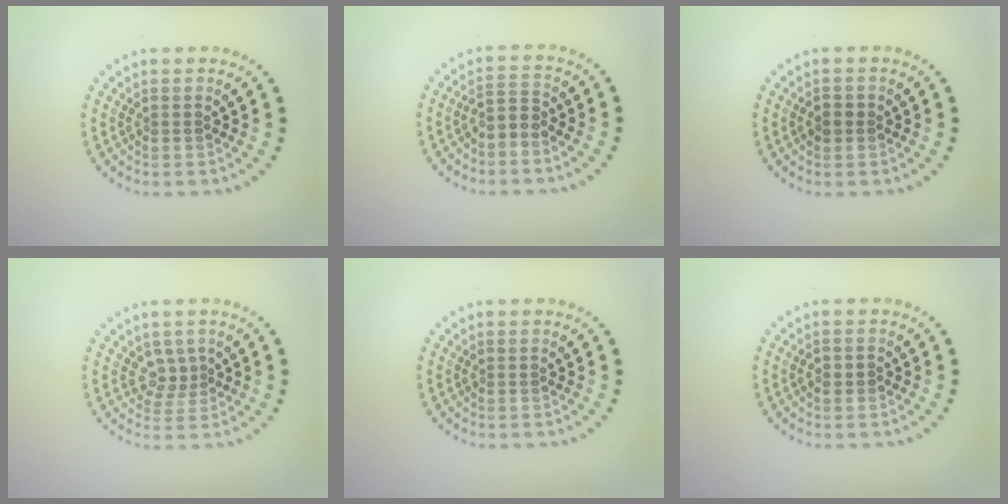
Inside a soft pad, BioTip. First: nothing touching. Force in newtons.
{"total": 2.0, "press": 1.4, "slide": 1.3}
{"total": 1.2, "press": 1.2, "slide": 0.3}
{"total": 2.0, "press": 1.3, "slide": 1.4}
{"total": 0.0}
{"total": 1.0, "press": 1.0, "slide": 0.3}